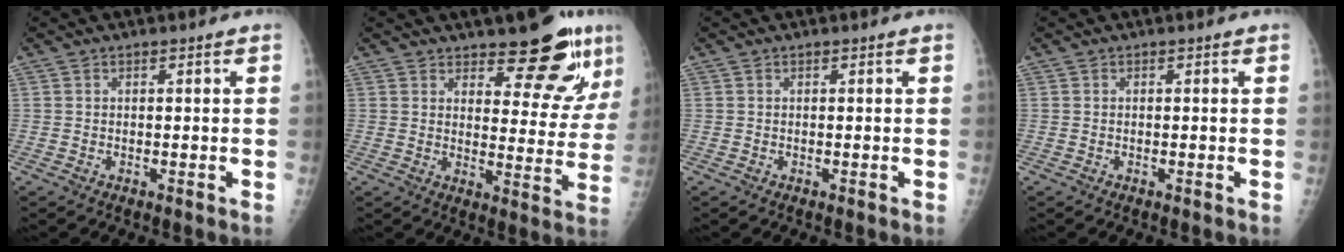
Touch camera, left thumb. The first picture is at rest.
{"total": 13.7, "force": [9.5, 4.5, 8.7], "torque": [-0.071, -0.070, 0.127]}
{"total": 0.0}
{"total": 0.0}